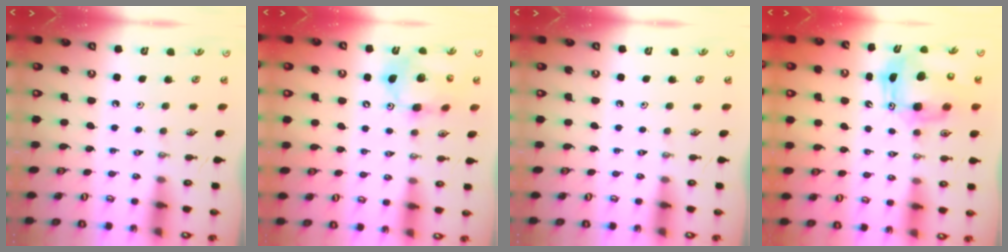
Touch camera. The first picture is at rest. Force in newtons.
{"total": 12.9, "press": 12.6, "slide": 2.9}
{"total": 0.0}
{"total": 10.3, "press": 10.1, "slide": 2.0}